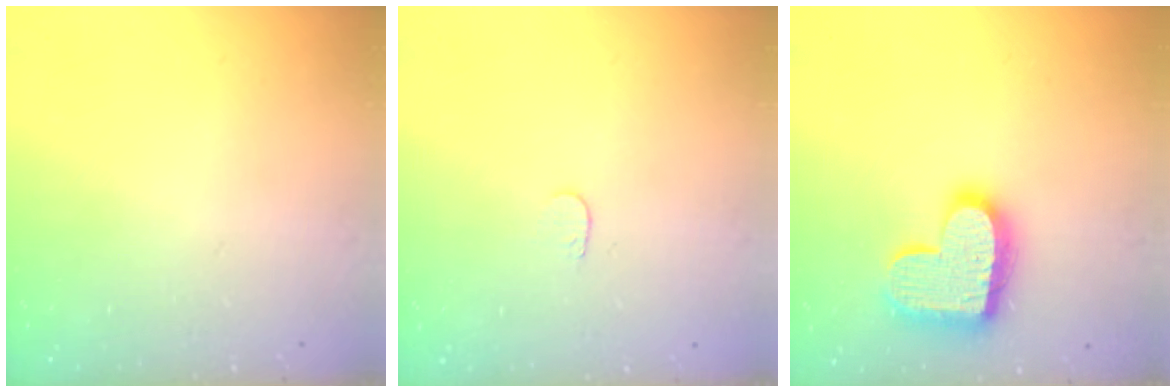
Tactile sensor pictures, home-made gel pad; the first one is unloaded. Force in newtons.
{"total": 3.7, "press": 3.6, "slide": 0.3}
{"total": 16.3, "press": 16.3, "slide": 1.3}